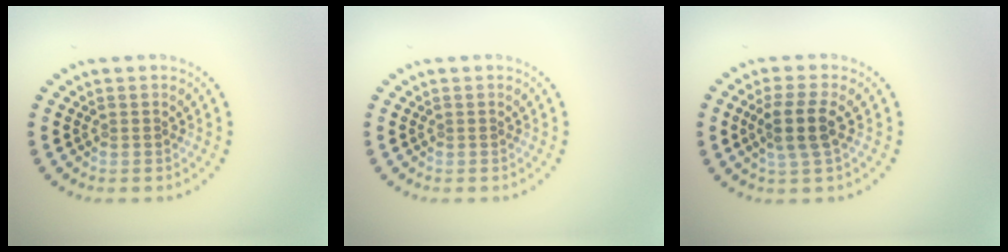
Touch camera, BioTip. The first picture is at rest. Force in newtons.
{"total": 0.0}
{"total": 3.1, "press": 2.7, "slide": 1.6}